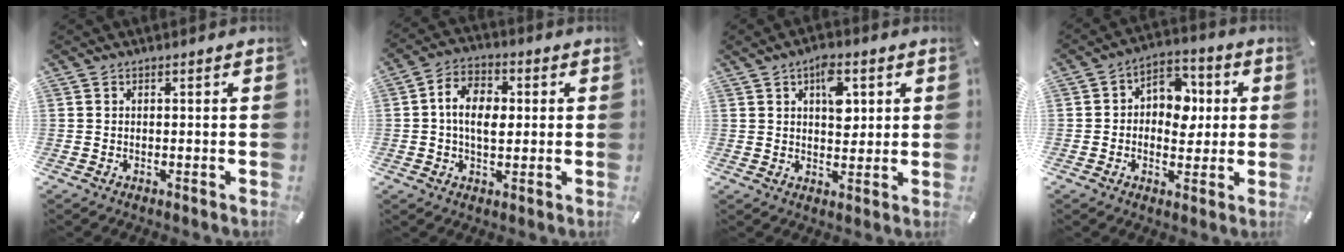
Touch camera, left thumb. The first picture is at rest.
{"total": 8.9, "force": [0.3, 6.0, 6.6], "torque": [-0.114, 0.011, 0.006]}
{"total": 7.9, "force": [2.7, 5.0, 5.6], "torque": [-0.066, -0.004, 0.040]}
{"total": 8.7, "force": [0.1, 7.0, 5.1], "torque": [-0.072, 0.009, 0.002]}